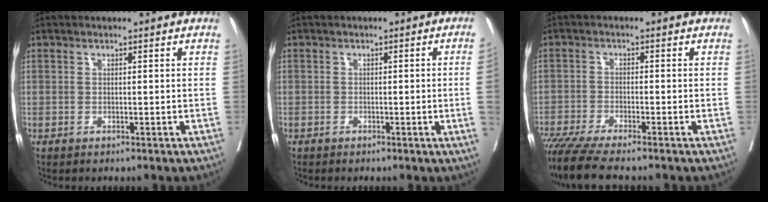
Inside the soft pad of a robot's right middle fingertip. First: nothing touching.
{"total": 2.5, "force": [-0.4, -0.8, 2.3], "torque": [-0.028, -0.002, -0.004]}
{"total": 8.4, "force": [-7.1, 0.0, 4.4], "torque": [-0.066, -0.023, -0.123]}